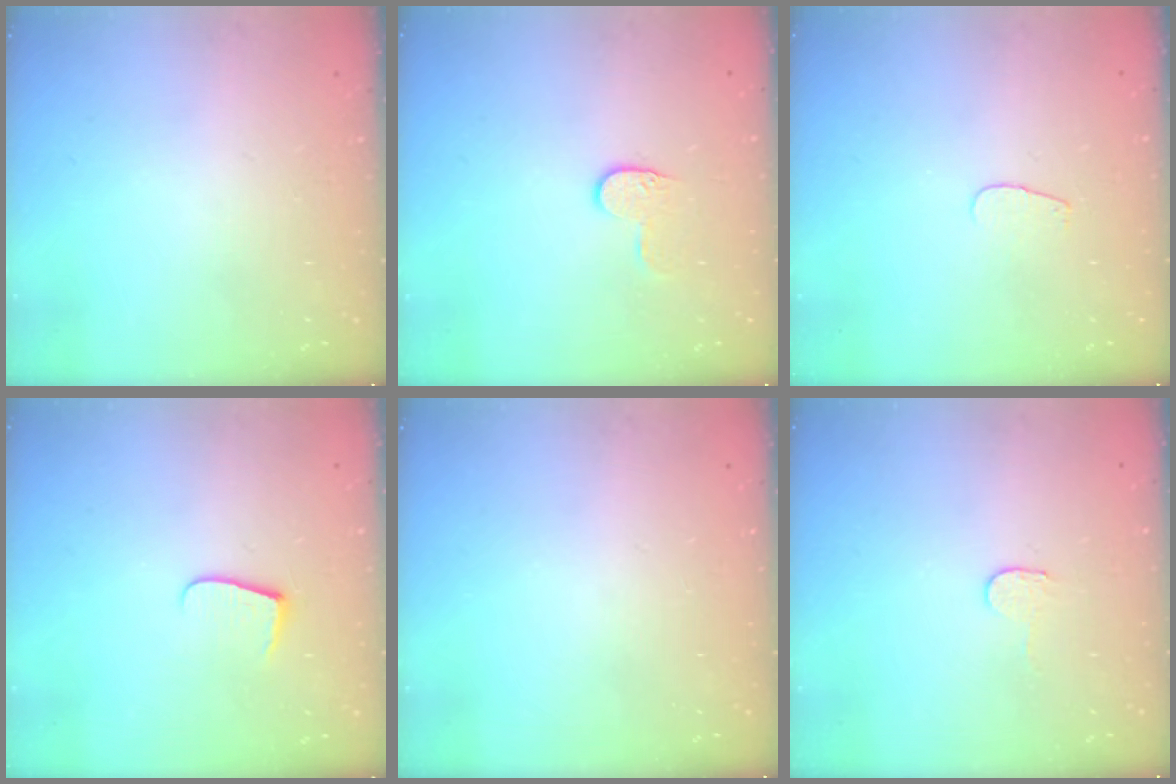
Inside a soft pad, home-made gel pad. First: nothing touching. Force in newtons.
{"total": 5.8, "press": 5.8, "slide": 0.6}
{"total": 2.8, "press": 2.8, "slide": 0.2}
{"total": 6.2, "press": 6.2, "slide": 0.6}
{"total": 0.0}
{"total": 2.3, "press": 2.3, "slide": 0.2}